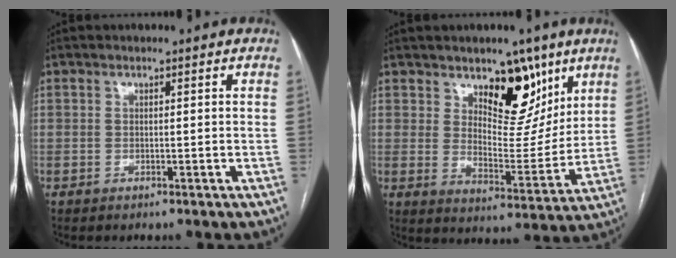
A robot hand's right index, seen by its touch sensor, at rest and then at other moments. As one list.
[{"total": 11.3, "force": [6.9, 5.2, 7.2], "torque": [-0.097, -0.010, 0.118]}]